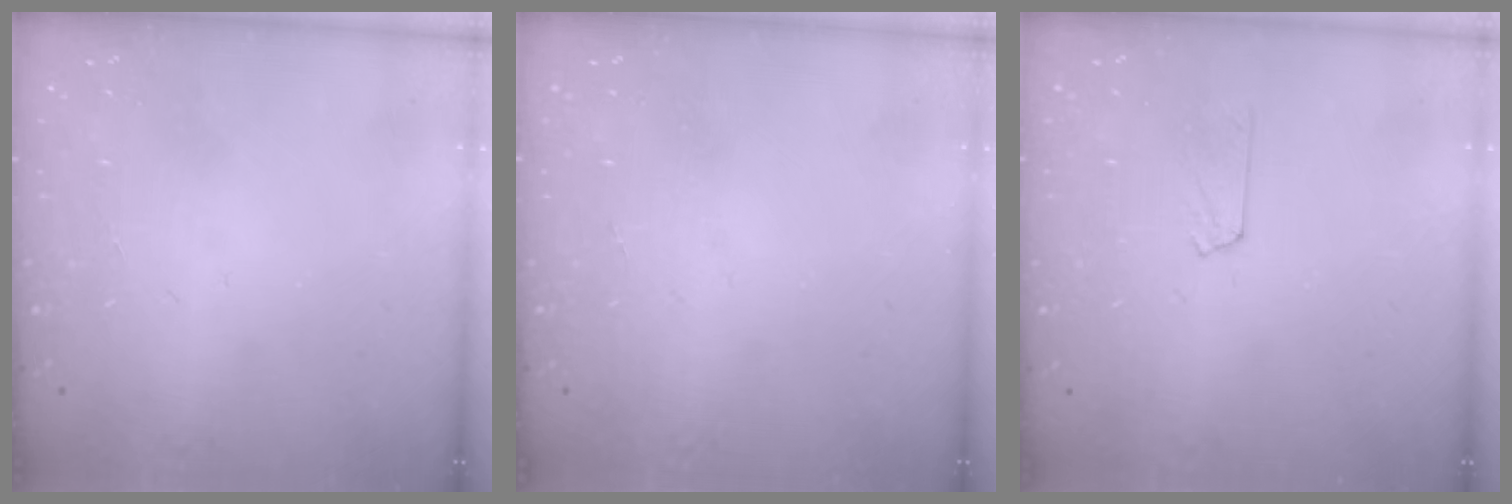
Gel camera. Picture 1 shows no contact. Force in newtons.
{"total": 0.0}
{"total": 2.5, "press": 2.4, "slide": 0.3}